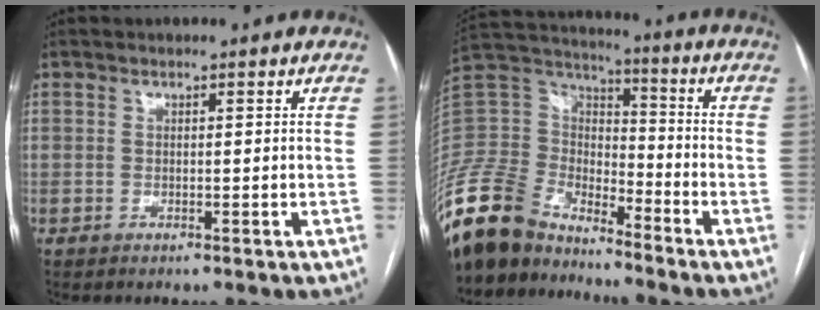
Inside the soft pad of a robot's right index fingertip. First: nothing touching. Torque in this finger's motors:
{"motor_torque": [0.02, -1.24, -1.05, -0.21]}